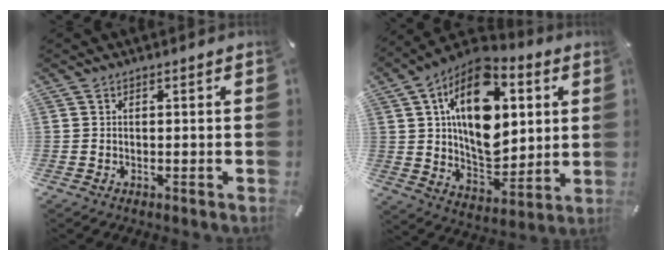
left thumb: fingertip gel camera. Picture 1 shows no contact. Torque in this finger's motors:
{"motor_torque": [1.12, 1.19, 2.46, -0.31, 0.38]}